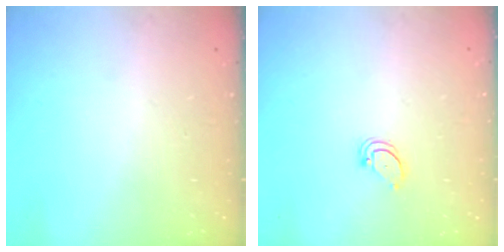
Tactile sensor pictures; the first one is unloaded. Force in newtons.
{"total": 3.0, "press": 3.0, "slide": 0.2}